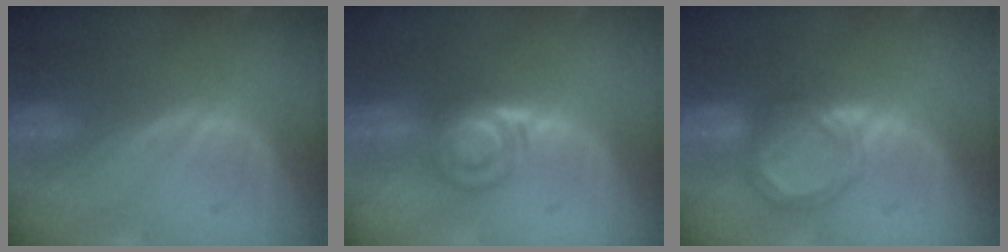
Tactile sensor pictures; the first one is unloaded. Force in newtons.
{"total": 6.3, "press": 5.5, "slide": 3.1}
{"total": 5.3, "press": 5.2, "slide": 0.4}